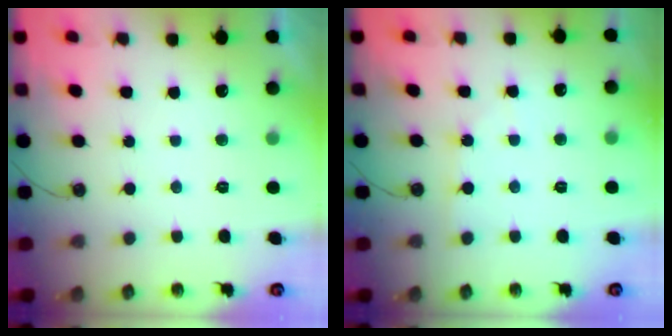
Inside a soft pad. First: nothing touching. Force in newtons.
{"total": 3.5, "press": 3.5, "slide": 0.5}